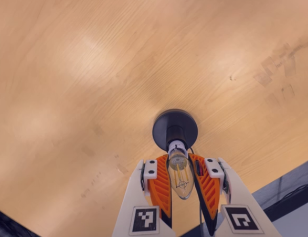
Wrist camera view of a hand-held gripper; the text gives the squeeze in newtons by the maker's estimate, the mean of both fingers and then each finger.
{"total": 22.7, "left": 20.7, "right": 24.7}